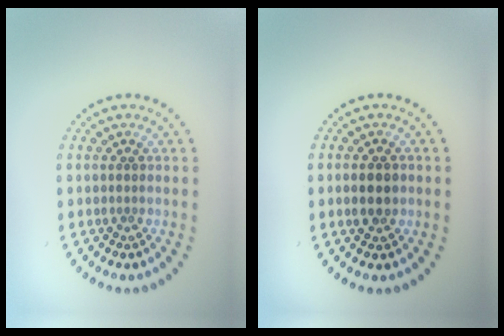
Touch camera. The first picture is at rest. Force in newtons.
{"total": 2.4, "press": 2.4, "slide": 0.1}